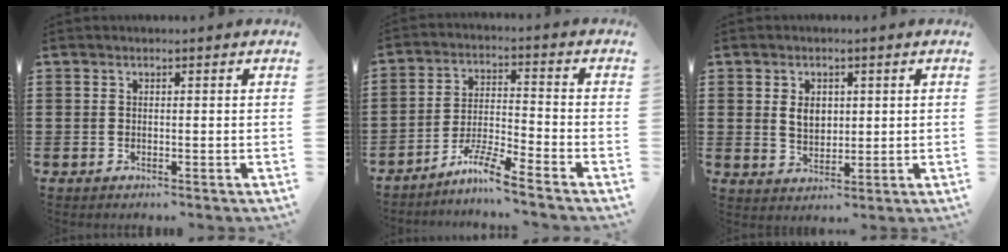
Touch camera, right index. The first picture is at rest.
{"total": 6.2, "force": [-5.4, -0.2, 3.2], "torque": [-0.075, -0.008, -0.106]}
{"total": 3.7, "force": [0.7, 2.7, 2.5], "torque": [-0.048, 0.007, 0.010]}